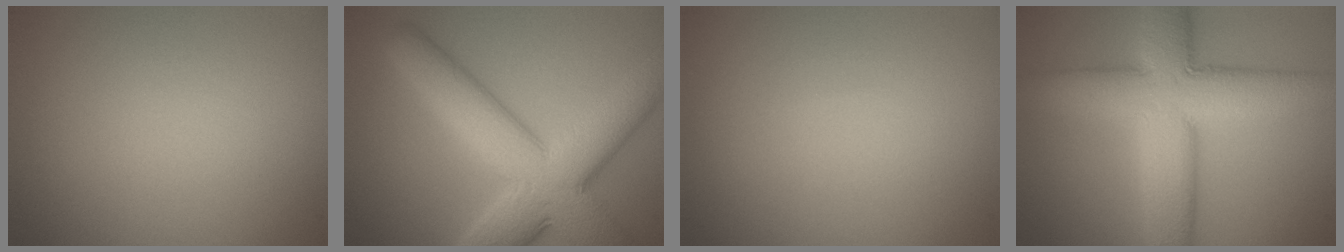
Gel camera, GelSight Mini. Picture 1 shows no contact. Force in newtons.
{"total": 10.2, "press": 10.2, "slide": 0.2}
{"total": 0.0}
{"total": 10.5, "press": 10.5, "slide": 0.6}